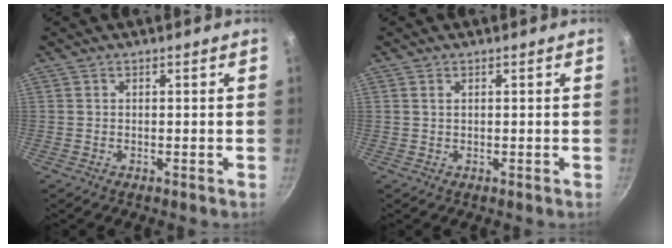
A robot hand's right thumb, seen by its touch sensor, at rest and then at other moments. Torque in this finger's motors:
{"motor_torque": [-0.09, 0.12, -0.19, 0.11, 0.06]}